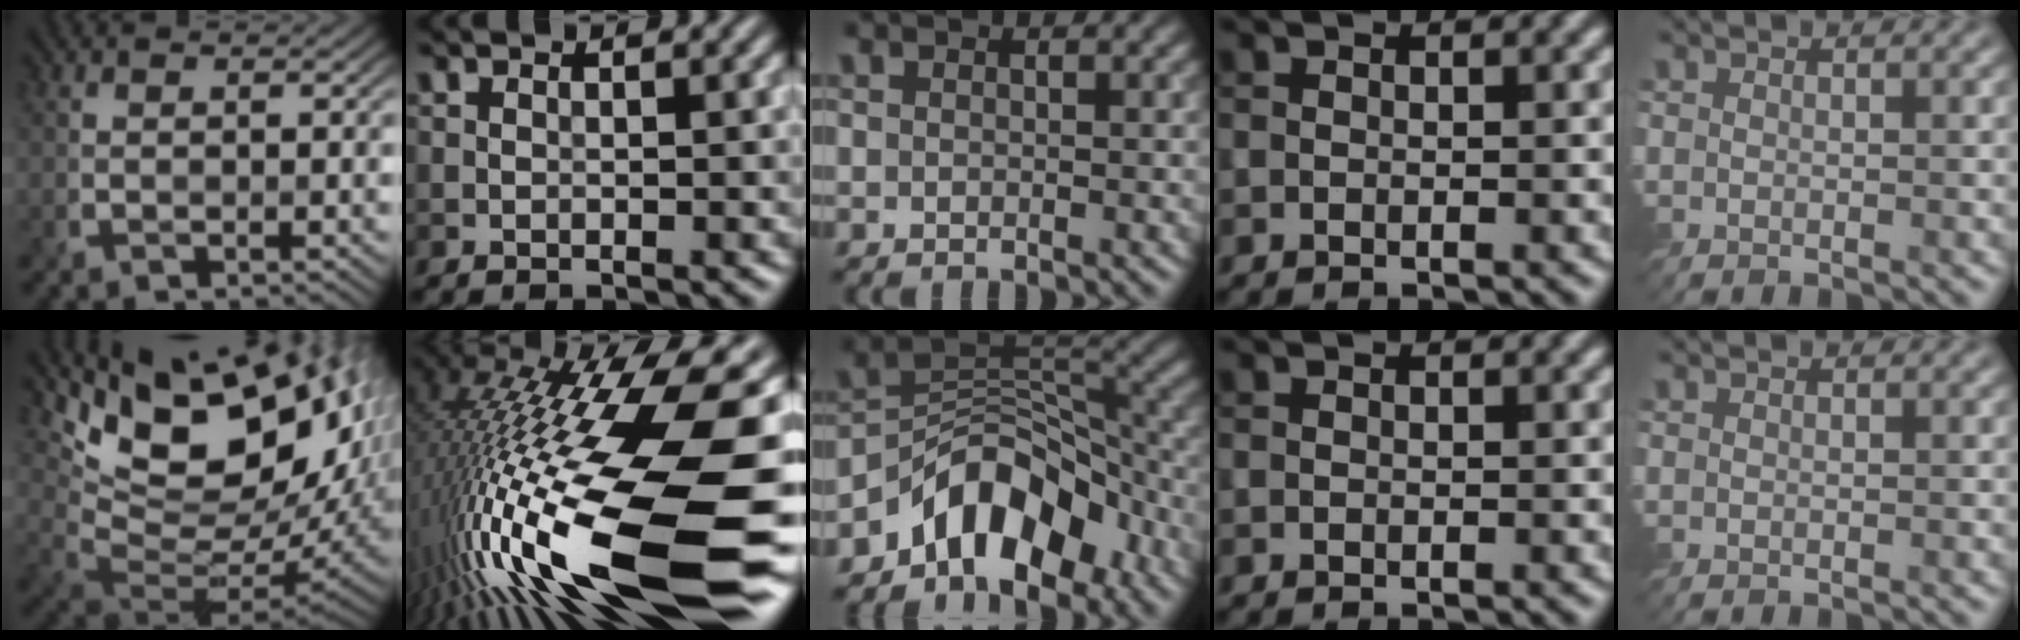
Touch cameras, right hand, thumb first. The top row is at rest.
{"thumb": {"total": 17.4, "force": [5.5, 9.4, 13.6], "torque": [-0.240, 0.000, 0.115]}, "index": {"total": 20.3, "force": [-3.9, 5.1, 19.3], "torque": [-0.360, -0.004, -0.075]}, "middle": {"total": 8.1, "force": [-5.5, 4.2, 4.3], "torque": [-0.038, 0.009, -0.101]}}